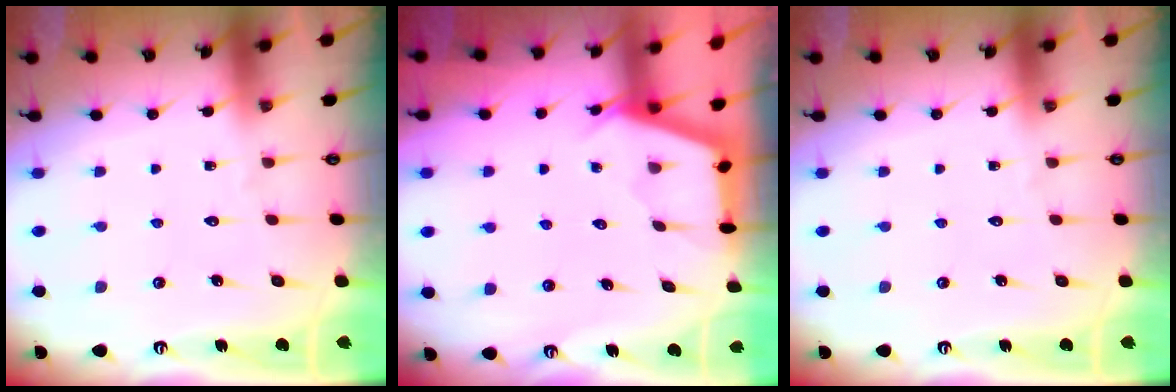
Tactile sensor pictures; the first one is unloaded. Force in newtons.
{"total": 2.8, "press": 2.8, "slide": 0.4}
{"total": 0.0}